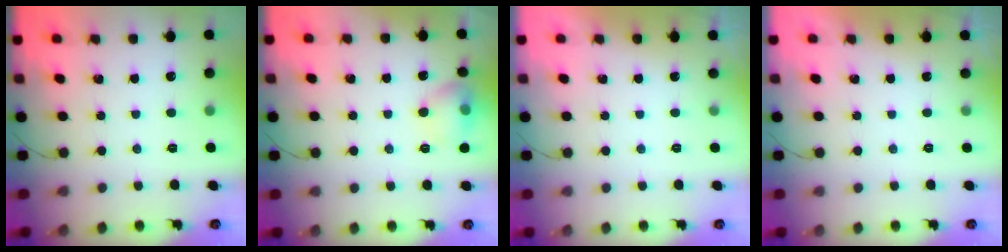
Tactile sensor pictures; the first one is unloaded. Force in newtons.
{"total": 8.9, "press": 8.8, "slide": 1.2}
{"total": 0.0}
{"total": 0.0}